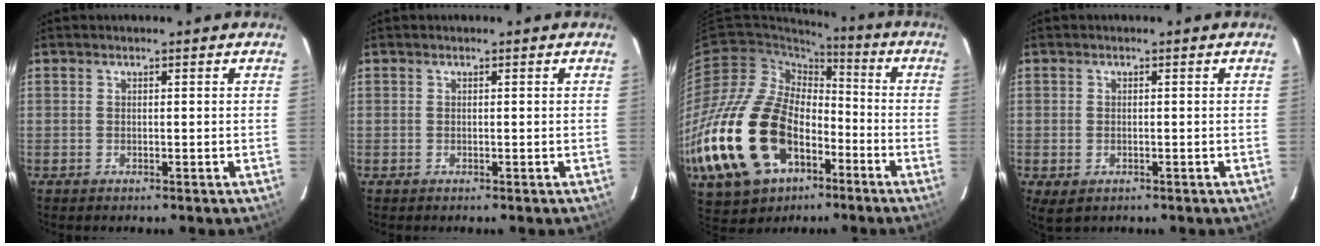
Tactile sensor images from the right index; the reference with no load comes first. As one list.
[{"total": 0.0}, {"total": 31.4, "force": [-12.9, 20.2, 20.2], "torque": [-0.452, -0.011, -0.212]}, {"total": 3.2, "force": [-1.2, 2.2, 1.9], "torque": [-0.034, -0.010, -0.018]}]